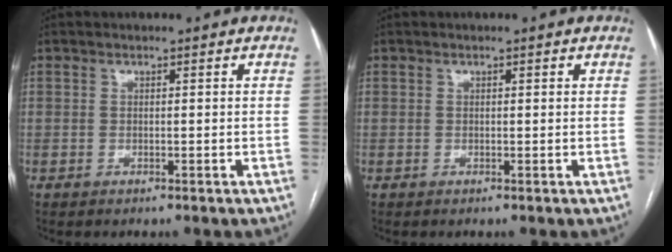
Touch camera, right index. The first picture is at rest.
{"total": 0.0}